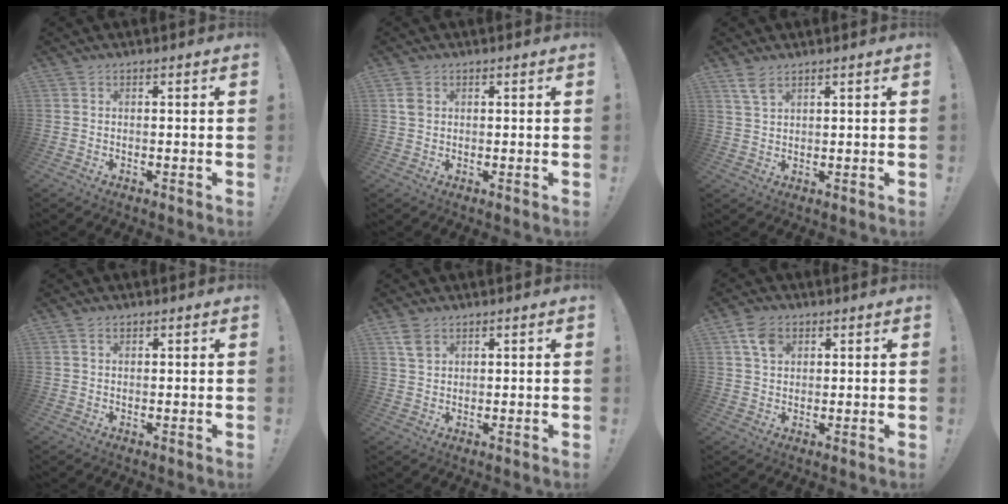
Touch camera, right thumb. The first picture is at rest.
{"total": 2.4, "force": [0.8, 1.9, 1.2], "torque": [-0.024, 0.005, 0.015]}
{"total": 4.4, "force": [3.0, 1.8, 2.7], "torque": [-0.053, -0.011, 0.056]}
{"total": 1.4, "force": [0.9, 0.9, 0.6], "torque": [-0.006, -0.002, 0.016]}
{"total": 4.2, "force": [2.5, 2.6, 2.2], "torque": [-0.032, -0.010, 0.047]}
{"total": 6.5, "force": [3.0, 4.6, 3.5], "torque": [-0.065, 0.001, 0.059]}